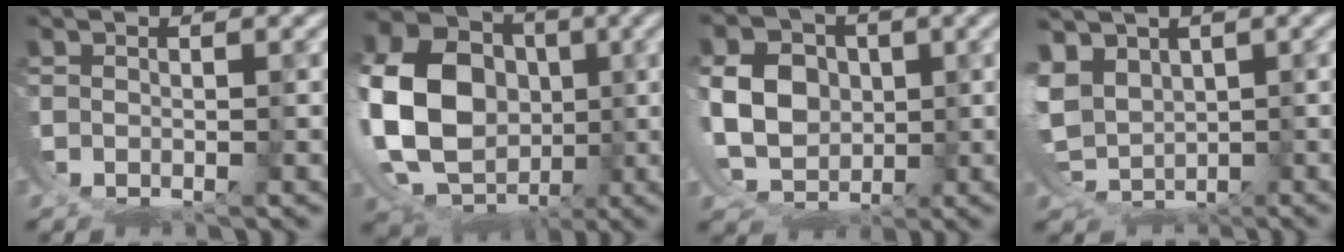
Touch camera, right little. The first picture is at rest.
{"total": 16.3, "force": [0.3, 12.8, 10.1], "torque": [-0.197, -0.038, 0.009]}
{"total": 10.2, "force": [0.2, 8.4, 5.7], "torque": [-0.118, -0.038, 0.010]}
{"total": 5.1, "force": [0.0, 4.2, 2.8], "torque": [-0.087, -0.046, 0.022]}